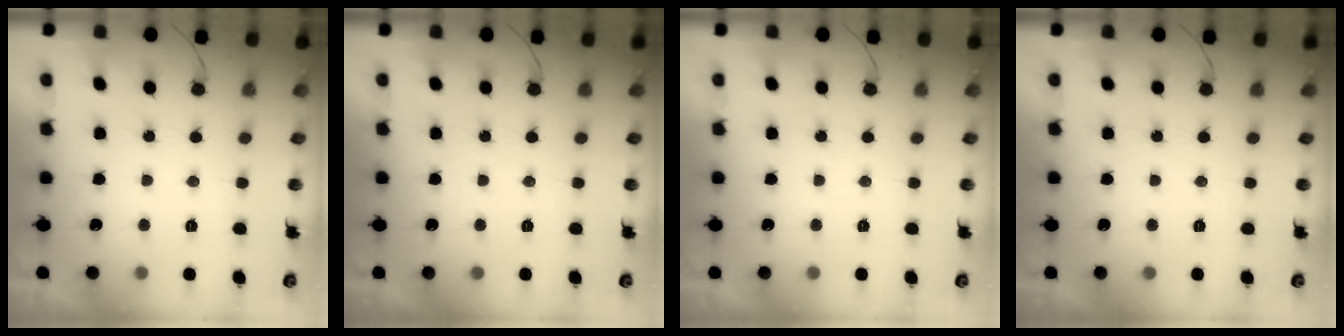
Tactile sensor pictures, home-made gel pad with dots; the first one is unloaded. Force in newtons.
{"total": 0.0}
{"total": 0.0}
{"total": 0.0}